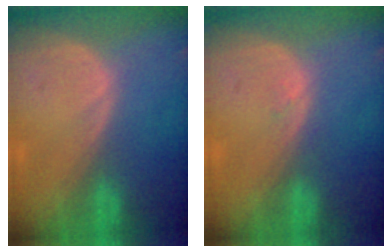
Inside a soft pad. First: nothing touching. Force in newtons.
{"total": 0.7, "press": 0.6, "slide": 0.3}